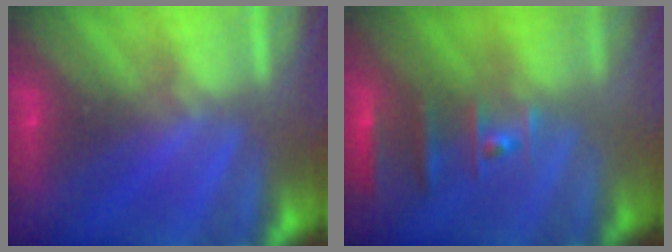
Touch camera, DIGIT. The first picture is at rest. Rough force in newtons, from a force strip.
{"total": 2.4}